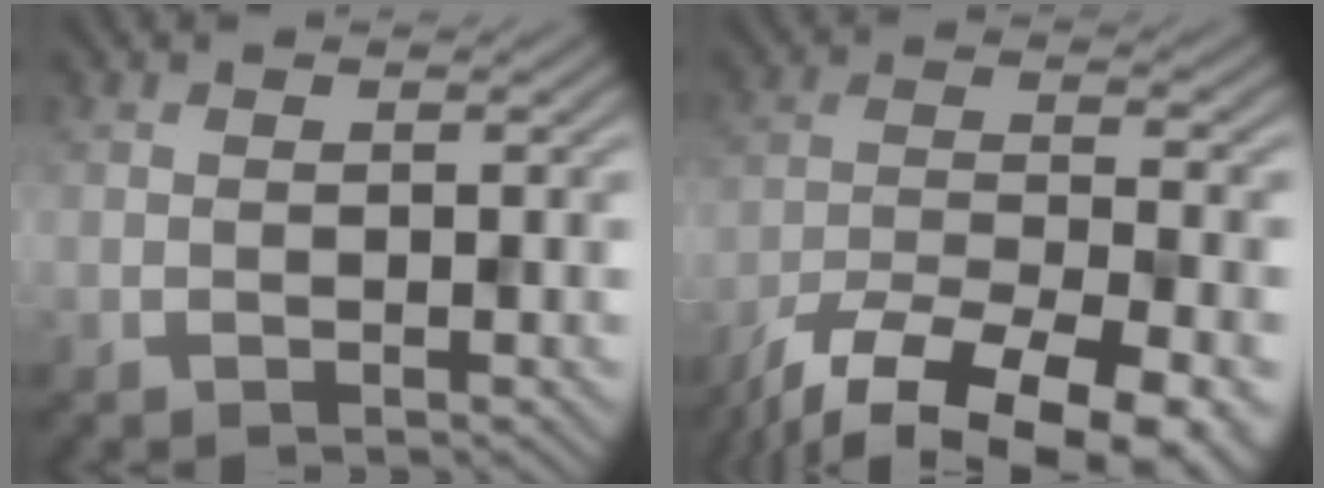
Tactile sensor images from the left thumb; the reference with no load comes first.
{"total": 15.4, "force": [-12.0, 4.6, 8.4], "torque": [-0.167, -0.036, -0.179]}